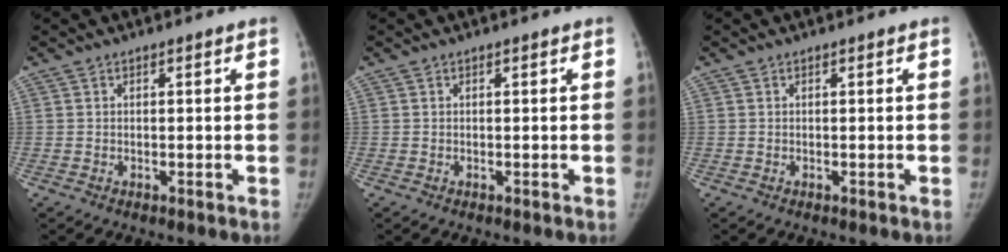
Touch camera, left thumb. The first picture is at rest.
{"total": 0.0}
{"total": 0.0}